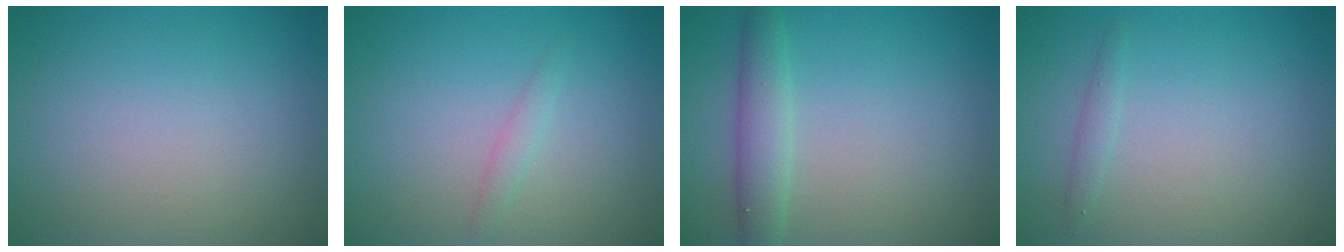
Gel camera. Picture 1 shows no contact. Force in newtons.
{"total": 0.9, "press": 0.9, "slide": 0.1}
{"total": 2.8, "press": 2.8, "slide": 0.1}
{"total": 0.8, "press": 0.8, "slide": 0.1}